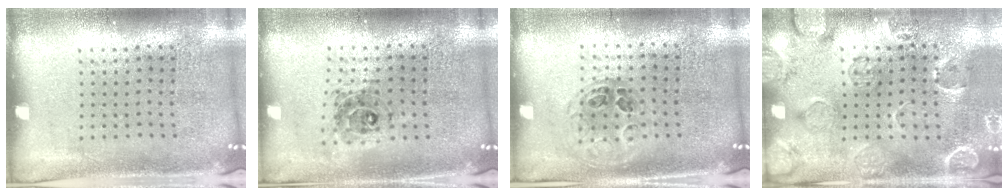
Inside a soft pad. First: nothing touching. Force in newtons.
{"total": 0.8, "press": 0.8, "slide": 0.1}
{"total": 1.0, "press": 0.9, "slide": 0.3}
{"total": 2.7, "press": 1.8, "slide": 2.0}